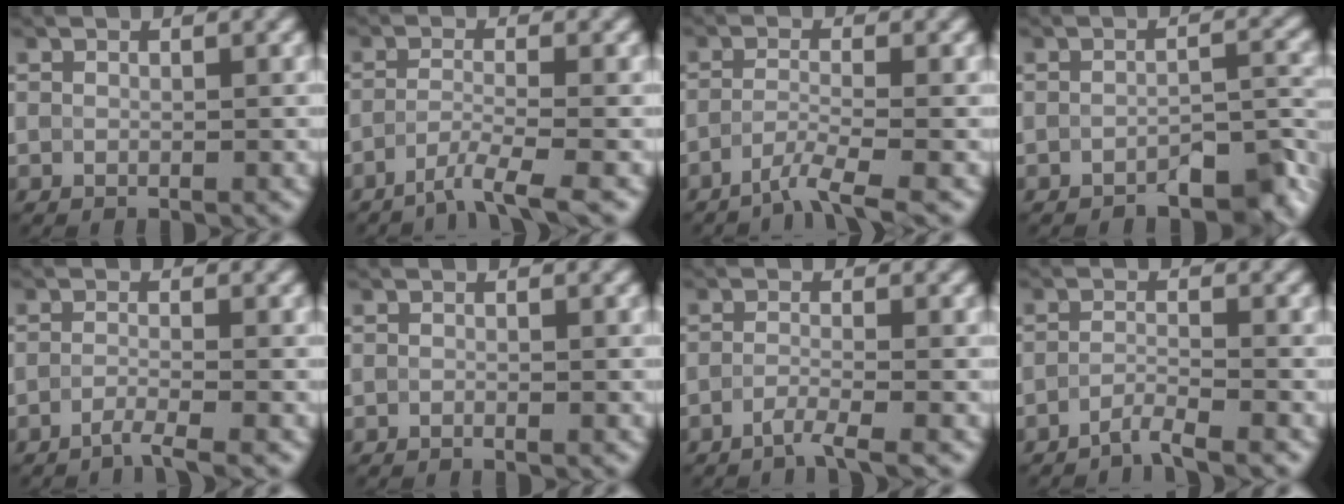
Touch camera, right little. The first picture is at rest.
{"total": 3.3, "force": [-2.9, 0.0, 1.6], "torque": [-0.030, -0.003, -0.063]}
{"total": 3.0, "force": [-2.6, -0.1, 1.3], "torque": [-0.027, -0.004, -0.059]}
{"total": 4.6, "force": [-4.0, 1.2, 1.9], "torque": [-0.025, 0.004, -0.056]}
{"total": 2.2, "force": [-2.1, -0.2, 0.4], "torque": [-0.004, -0.001, -0.050]}
{"total": 0.9, "force": [-0.9, 0.0, -0.1], "torque": [0.003, -0.008, -0.015]}
{"total": 2.2, "force": [-2.1, -0.2, 0.6], "torque": [-0.010, -0.001, -0.049]}
{"total": 2.4, "force": [-2.4, -0.3, 0.0], "torque": [0.002, 0.001, -0.052]}